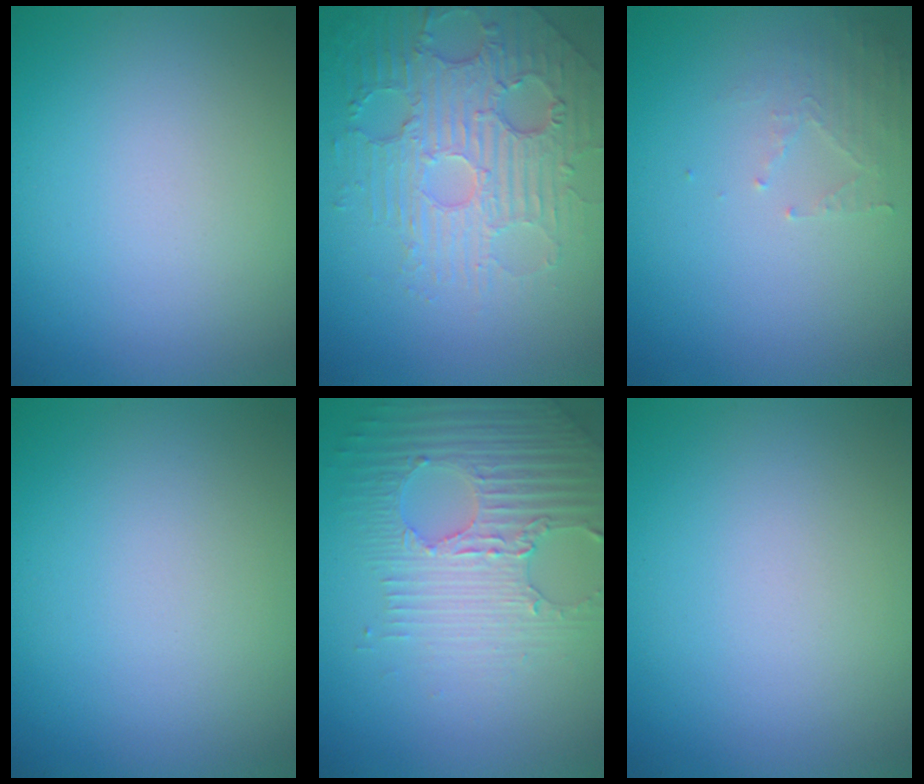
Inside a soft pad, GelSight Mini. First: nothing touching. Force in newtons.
{"total": 4.8, "press": 4.3, "slide": 2.1}
{"total": 1.7, "press": 1.7, "slide": 0.3}
{"total": 0.0}
{"total": 4.5, "press": 4.1, "slide": 1.8}
{"total": 0.0}